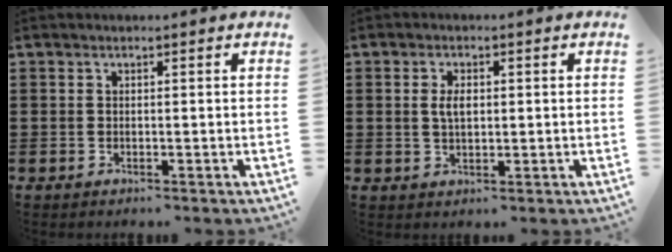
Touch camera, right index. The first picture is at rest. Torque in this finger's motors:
{"motor_torque": [0.19, 0.16, 0.09, 0.05]}